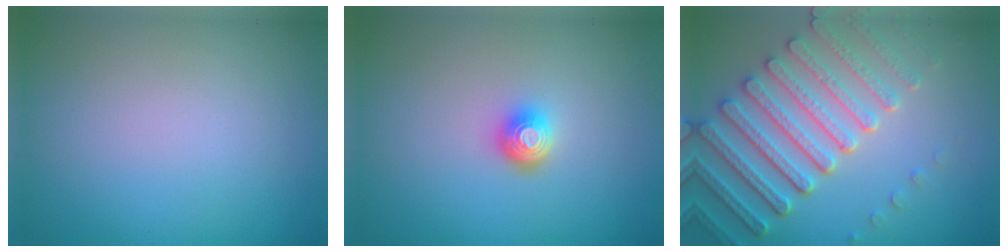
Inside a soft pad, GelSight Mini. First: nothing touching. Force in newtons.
{"total": 1.9, "press": 1.4, "slide": 1.2}
{"total": 6.4, "press": 5.4, "slide": 3.3}